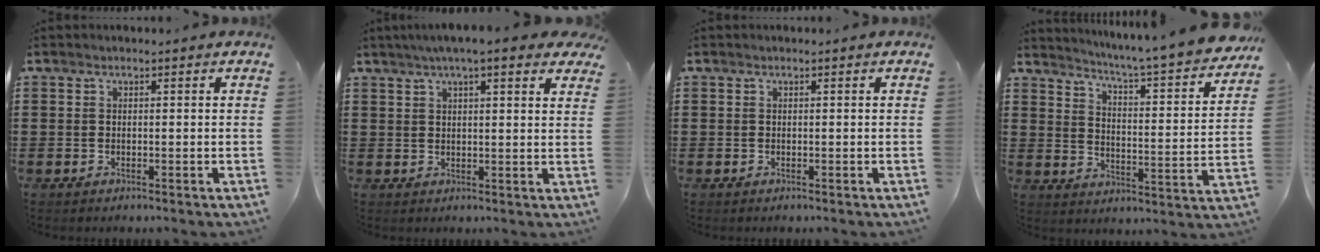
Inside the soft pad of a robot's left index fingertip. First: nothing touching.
{"total": 5.0, "force": [3.9, 0.4, 3.2], "torque": [-0.065, 0.000, 0.066]}
{"total": 0.0}
{"total": 5.2, "force": [4.8, -1.0, 2.0], "torque": [-0.053, -0.049, 0.068]}